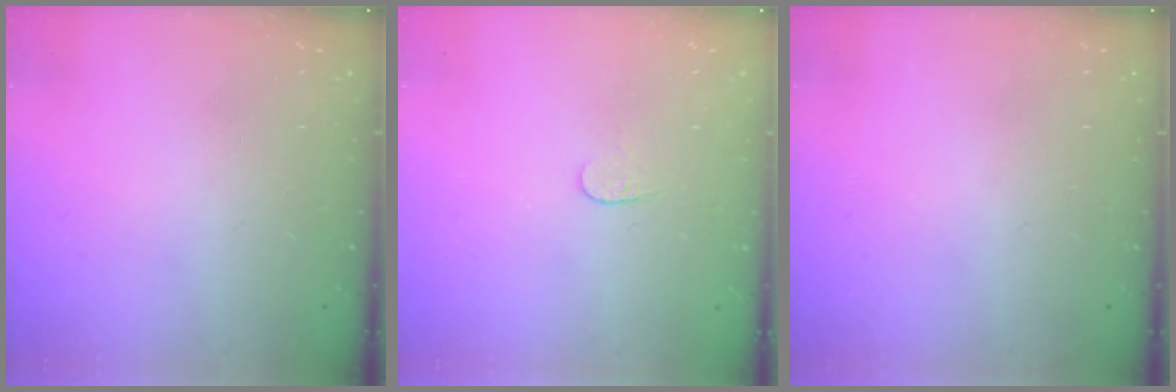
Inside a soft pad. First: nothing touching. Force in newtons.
{"total": 3.8, "press": 3.7, "slide": 0.4}
{"total": 0.0}